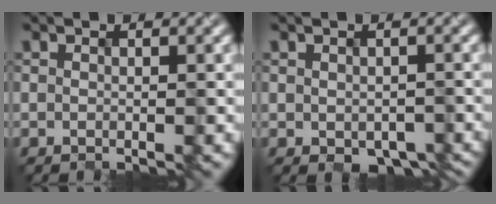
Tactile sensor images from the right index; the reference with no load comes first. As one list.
[{"total": 2.6, "force": [-1.3, 1.7, 1.6], "torque": [-0.023, -0.012, 0.001]}]